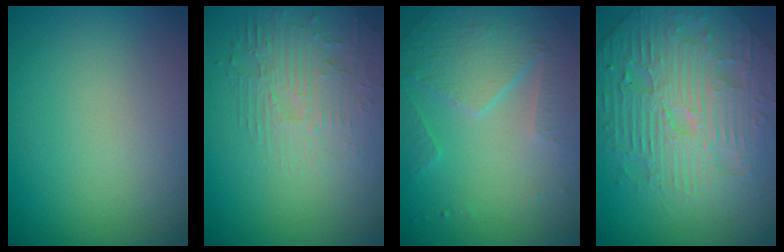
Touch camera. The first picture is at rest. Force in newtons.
{"total": 2.2, "press": 1.7, "slide": 1.5}
{"total": 5.0, "press": 3.5, "slide": 3.6}
{"total": 5.9, "press": 5.3, "slide": 2.5}